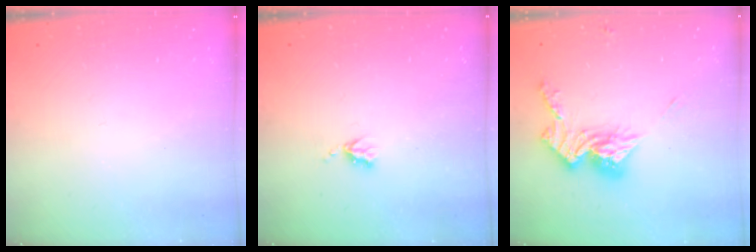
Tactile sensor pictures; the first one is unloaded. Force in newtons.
{"total": 3.7, "press": 3.6, "slide": 0.5}
{"total": 12.8, "press": 12.7, "slide": 1.1}